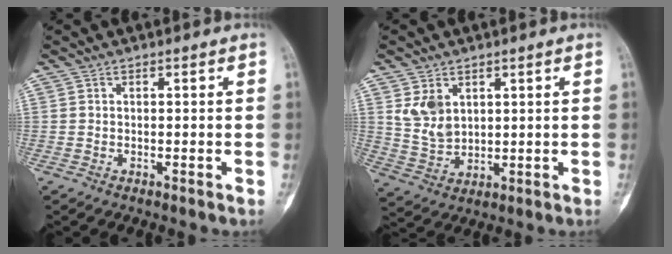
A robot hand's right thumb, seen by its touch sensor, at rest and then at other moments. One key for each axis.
{"total": 6.6, "fx": 2.6, "fy": 4.7, "fz": 3.8, "tx": -0.059, "ty": -0.016, "tz": 0.065}